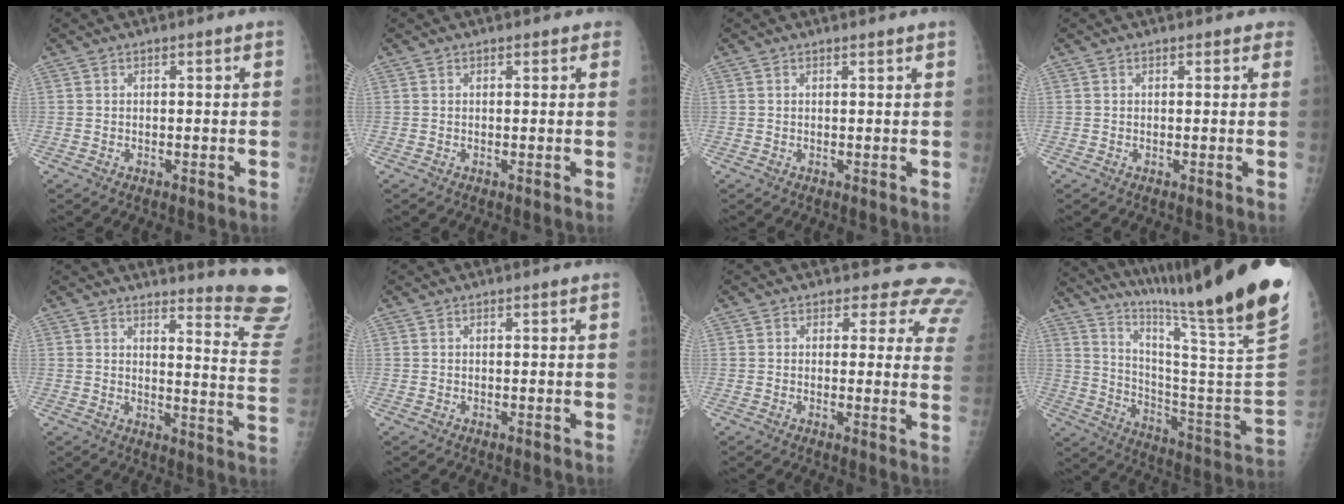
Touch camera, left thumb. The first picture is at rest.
{"total": 1.2, "force": [0.9, 0.7, 0.2], "torque": [0.013, -0.002, 0.005]}
{"total": 1.1, "force": [1.1, 0.0, 0.2], "torque": [-0.004, -0.003, 0.014]}
{"total": 1.8, "force": [1.5, 1.0, 0.2], "torque": [0.019, -0.004, 0.005]}
{"total": 14.3, "force": [14.0, -0.2, 3.0], "torque": [-0.017, -0.193, 0.139]}
{"total": 0.0}
{"total": 11.4, "force": [9.4, 5.7, 3.2], "torque": [0.020, -0.042, 0.070]}
{"total": 32.5, "force": [25.4, -0.6, 20.4], "torque": [-0.308, -0.182, 0.373]}